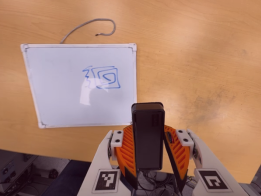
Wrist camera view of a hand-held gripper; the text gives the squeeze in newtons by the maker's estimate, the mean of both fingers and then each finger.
{"total": 4.3, "left": 4.4, "right": 4.2}